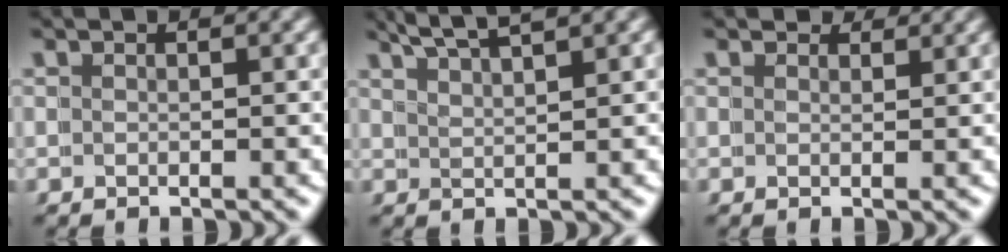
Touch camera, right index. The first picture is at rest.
{"total": 4.8, "force": [4.4, -0.4, 1.8], "torque": [-0.026, 0.012, 0.074]}
{"total": 2.0, "force": [2.0, -0.1, 0.1], "torque": [0.001, -0.001, 0.030]}